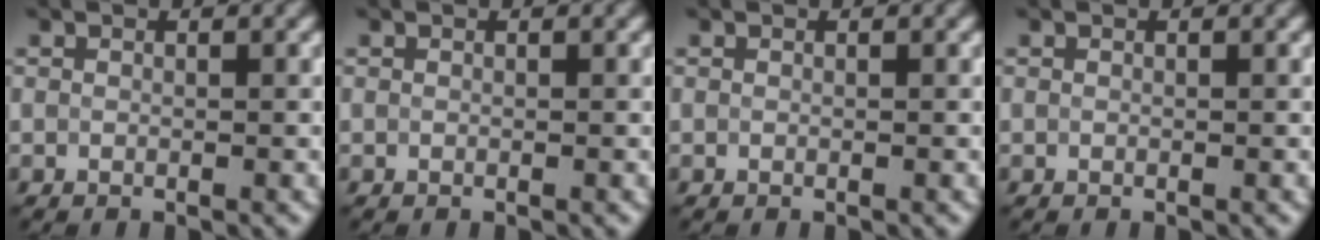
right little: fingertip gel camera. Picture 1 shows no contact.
{"total": 0.0}
{"total": 0.0}
{"total": 0.0}